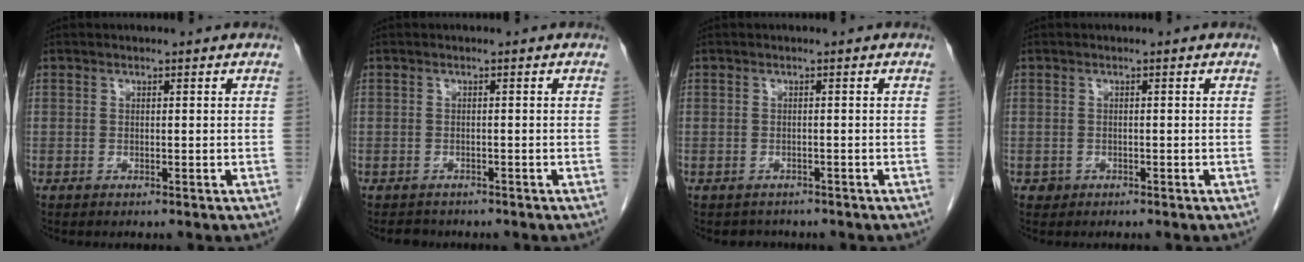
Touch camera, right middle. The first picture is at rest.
{"total": 1.9, "force": [-1.6, 0.9, 0.0], "torque": [-0.006, -0.001, -0.025]}
{"total": 2.1, "force": [-1.7, 1.2, -0.1], "torque": [-0.004, 0.001, -0.026]}
{"total": 0.9, "force": [-0.5, 0.7, 0.0], "torque": [-0.002, 0.003, -0.006]}